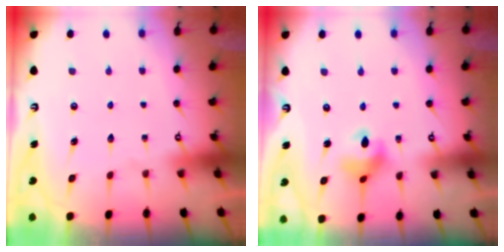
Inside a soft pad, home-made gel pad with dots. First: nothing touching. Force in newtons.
{"total": 7.0, "press": 7.0, "slide": 0.4}